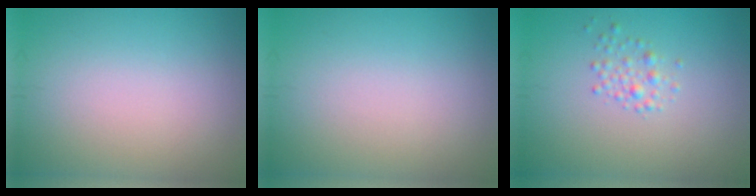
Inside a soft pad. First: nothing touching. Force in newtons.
{"total": 0.0}
{"total": 1.4, "press": 1.4, "slide": 0.0}